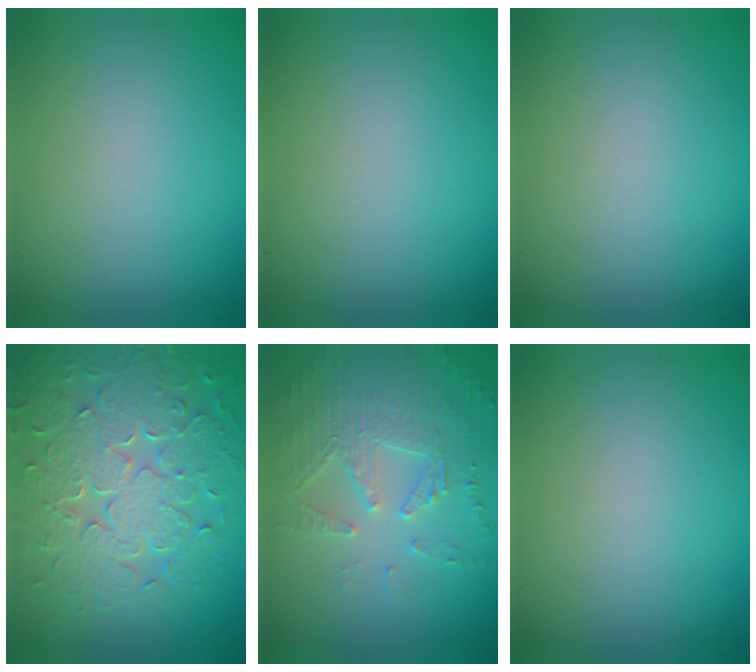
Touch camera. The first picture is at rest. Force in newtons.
{"total": 0.0}
{"total": 0.0}
{"total": 9.0, "press": 6.5, "slide": 6.3}
{"total": 5.1, "press": 3.7, "slide": 3.6}
{"total": 0.0}